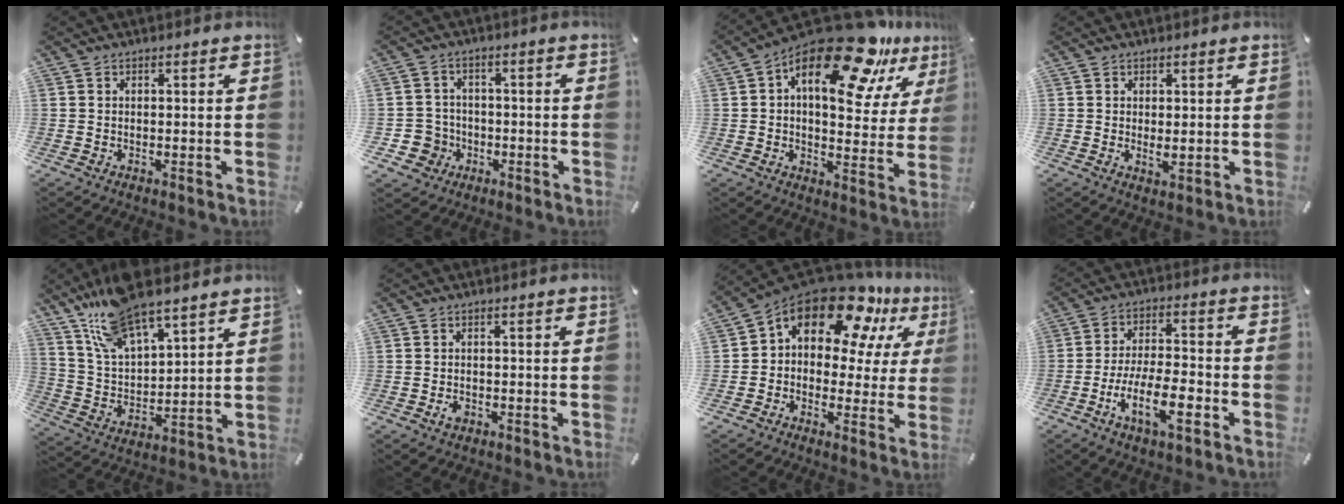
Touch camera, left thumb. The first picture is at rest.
{"total": 6.4, "force": [-2.1, 6.0, 0.9], "torque": [-0.033, 0.018, -0.035]}
{"total": 21.1, "force": [13.5, 8.6, 13.8], "torque": [-0.209, -0.088, 0.224]}
{"total": 2.2, "force": [0.6, 0.6, 2.1], "torque": [-0.032, -0.005, 0.009]}
{"total": 13.5, "force": [11.4, 3.9, 6.0], "torque": [-0.136, -0.062, 0.209]}
{"total": 1.6, "force": [-0.8, 1.1, 0.9], "torque": [-0.016, 0.004, -0.013]}
{"total": 17.4, "force": [11.1, 9.3, 9.6], "torque": [-0.165, -0.081, 0.188]}
{"total": 12.1, "force": [-5.3, 3.8, 10.2], "torque": [-0.206, 0.004, -0.099]}